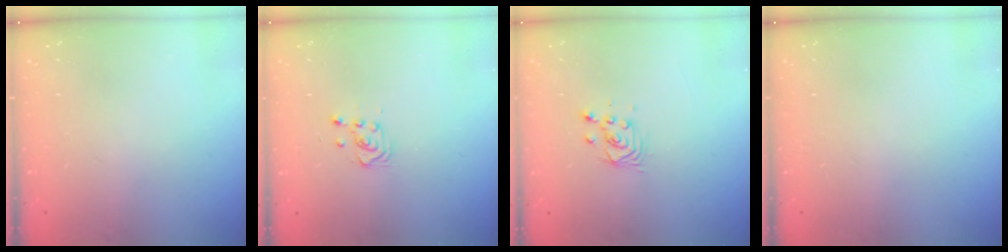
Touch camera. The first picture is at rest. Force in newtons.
{"total": 3.5, "press": 3.3, "slide": 1.0}
{"total": 2.7, "press": 2.7, "slide": 0.1}
{"total": 0.0}